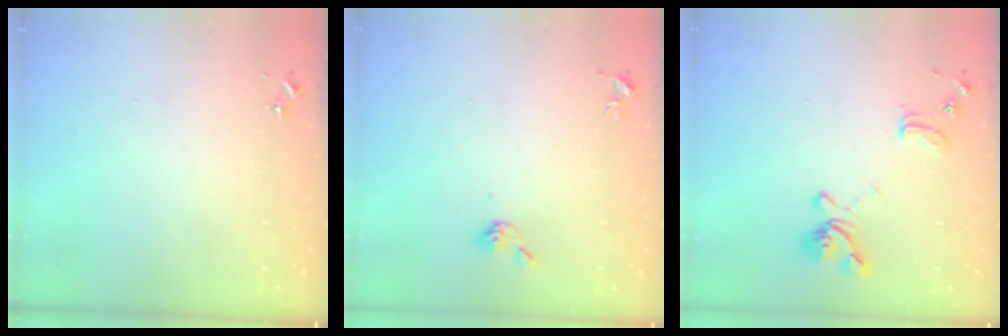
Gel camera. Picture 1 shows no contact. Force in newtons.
{"total": 5.6, "press": 5.6, "slide": 1.0}
{"total": 14.2, "press": 14.1, "slide": 1.6}